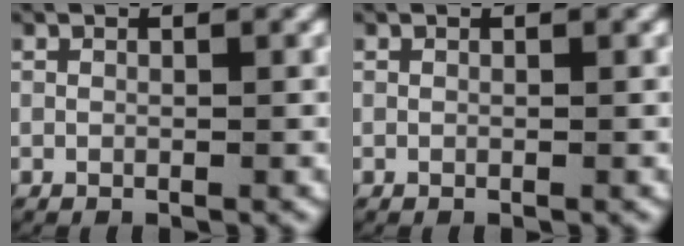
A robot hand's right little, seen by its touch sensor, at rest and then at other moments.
{"total": 0.0}